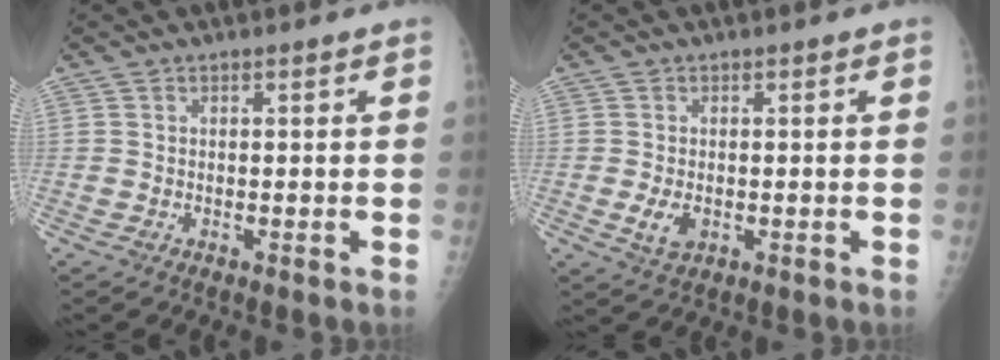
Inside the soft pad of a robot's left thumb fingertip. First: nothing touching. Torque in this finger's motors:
{"motor_torque": [-0.27, 0.36, 0.39, 0.16, 0.01]}